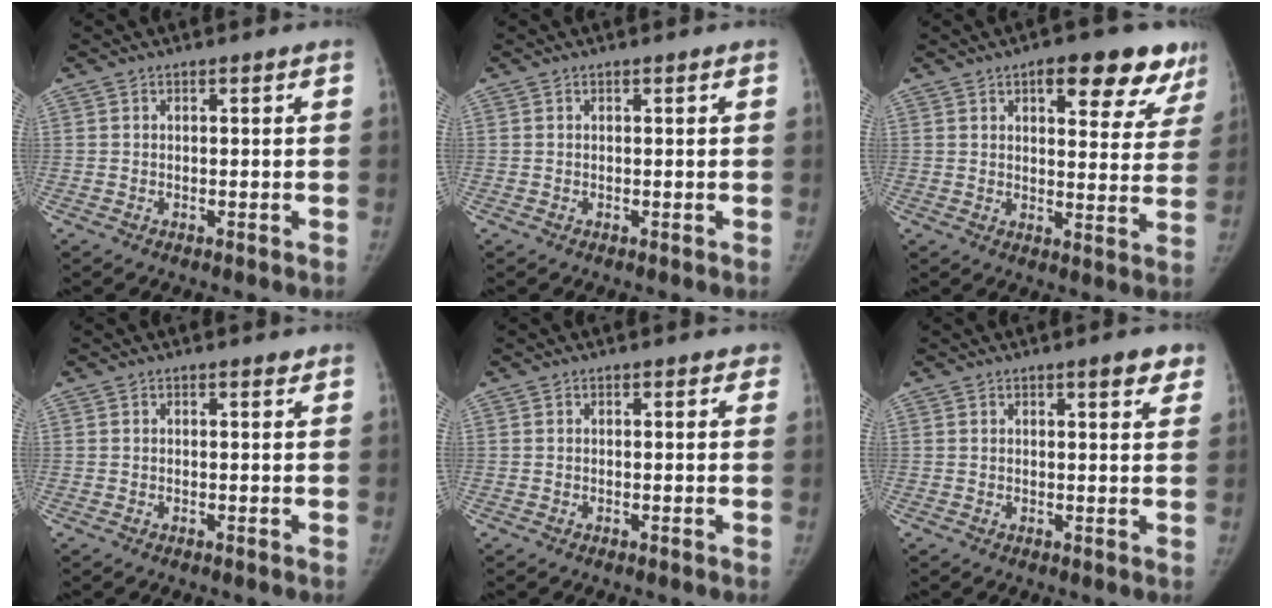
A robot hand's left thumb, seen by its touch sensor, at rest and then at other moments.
{"total": 0.0}
{"total": 15.2, "force": [9.1, 6.1, 10.5], "torque": [-0.078, -0.036, 0.110]}
{"total": 0.5, "force": [0.4, 0.3, 0.2], "torque": [-0.001, -0.003, 0.004]}
{"total": 1.1, "force": [0.6, 0.8, 0.5], "torque": [0.010, 0.001, -0.001]}
{"total": 4.0, "force": [2.6, 1.2, 2.8], "torque": [-0.022, -0.010, 0.029]}